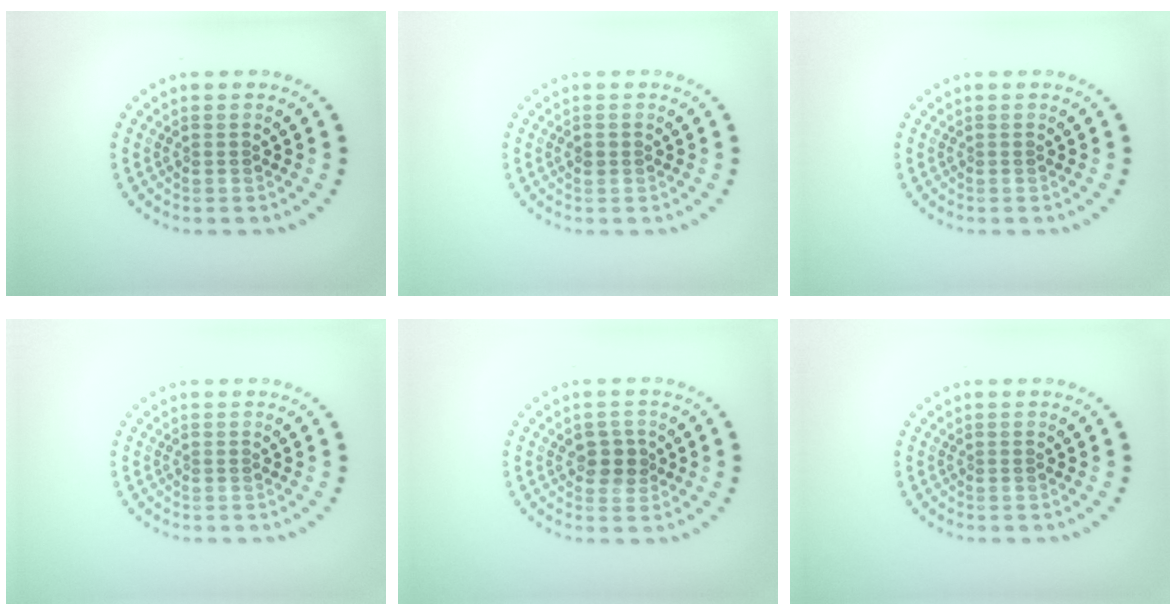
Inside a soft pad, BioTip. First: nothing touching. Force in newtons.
{"total": 1.0, "press": 1.0, "slide": 0.1}
{"total": 0.0}
{"total": 0.0}
{"total": 2.4, "press": 2.2, "slide": 0.8}
{"total": 0.0}